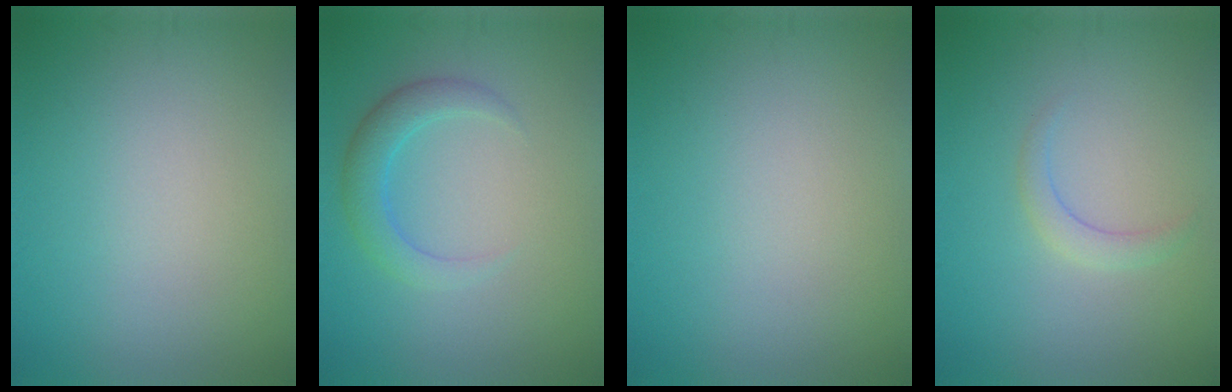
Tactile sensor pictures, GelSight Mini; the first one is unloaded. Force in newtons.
{"total": 2.8, "press": 2.8, "slide": 0.2}
{"total": 0.0}
{"total": 1.4, "press": 1.4, "slide": 0.0}